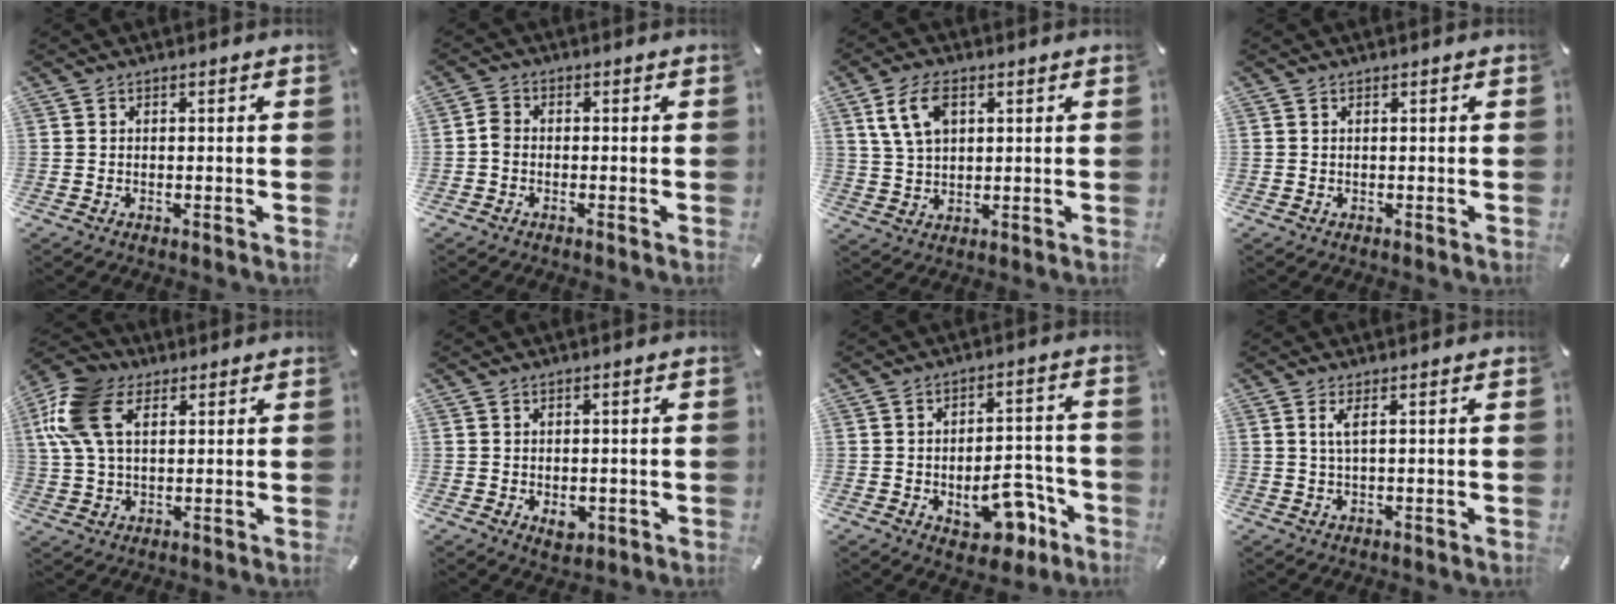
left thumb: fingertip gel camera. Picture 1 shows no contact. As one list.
[{"total": 2.5, "force": [-0.7, 1.9, 1.3], "torque": [-0.023, 0.007, -0.013]}, {"total": 7.9, "force": [3.1, 4.9, 5.4], "torque": [-0.129, 0.004, 0.056]}, {"total": 0.0}, {"total": 14.5, "force": [5.5, 9.3, 9.8], "torque": [-0.235, 0.004, 0.100]}, {"total": 3.3, "force": [-0.8, 2.5, 2.0], "torque": [-0.031, -0.001, -0.014]}, {"total": 12.4, "force": [-5.0, 7.0, 9.0], "torque": [-0.109, 0.019, -0.080]}, {"total": 2.6, "force": [0.8, 0.3, 2.5], "torque": [-0.052, 0.000, 0.013]}]